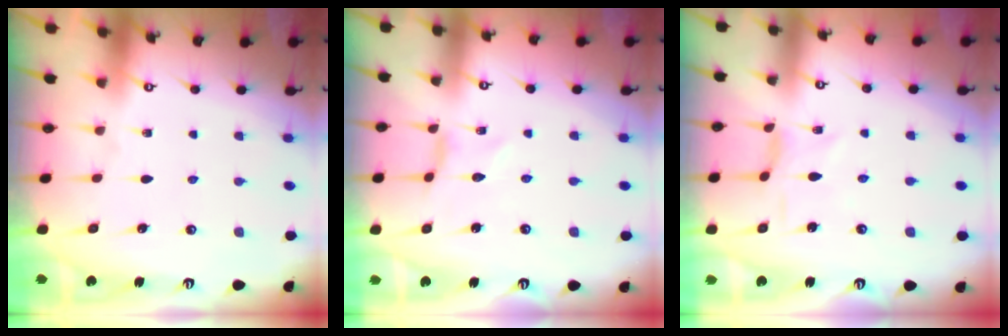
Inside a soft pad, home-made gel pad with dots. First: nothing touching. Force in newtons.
{"total": 0.0}
{"total": 1.1, "press": 1.0, "slide": 0.5}